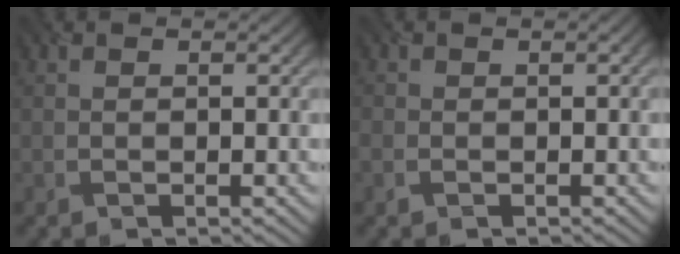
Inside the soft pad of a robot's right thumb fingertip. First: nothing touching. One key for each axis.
{"total": 1.2, "fx": -0.6, "fy": 0.8, "fz": 0.7, "tx": -0.020, "ty": -0.007, "tz": -0.009}